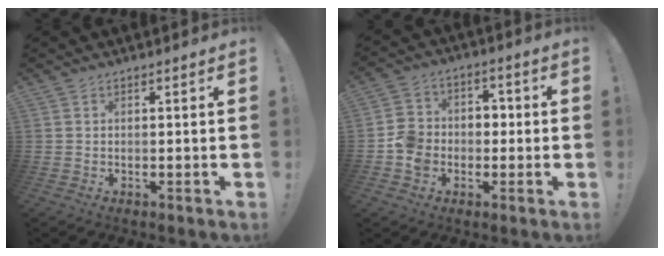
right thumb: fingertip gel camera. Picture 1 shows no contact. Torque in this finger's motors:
{"motor_torque": [1.52, 1.19, 0.65, -0.26, 0.00]}